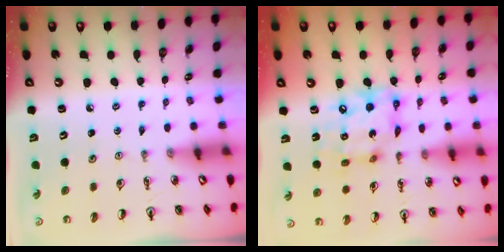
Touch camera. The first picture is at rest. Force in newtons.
{"total": 14.0, "press": 14.0, "slide": 1.3}